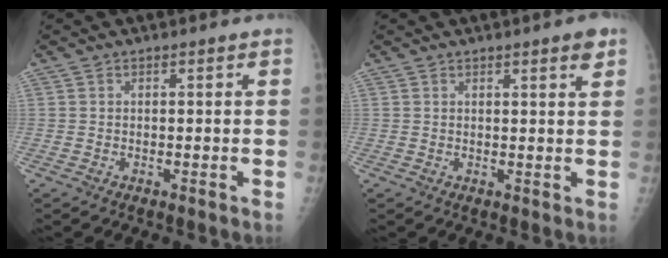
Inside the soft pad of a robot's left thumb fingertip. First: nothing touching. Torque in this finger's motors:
{"motor_torque": [-0.10, -0.05, -0.28, -0.10, 0.01]}